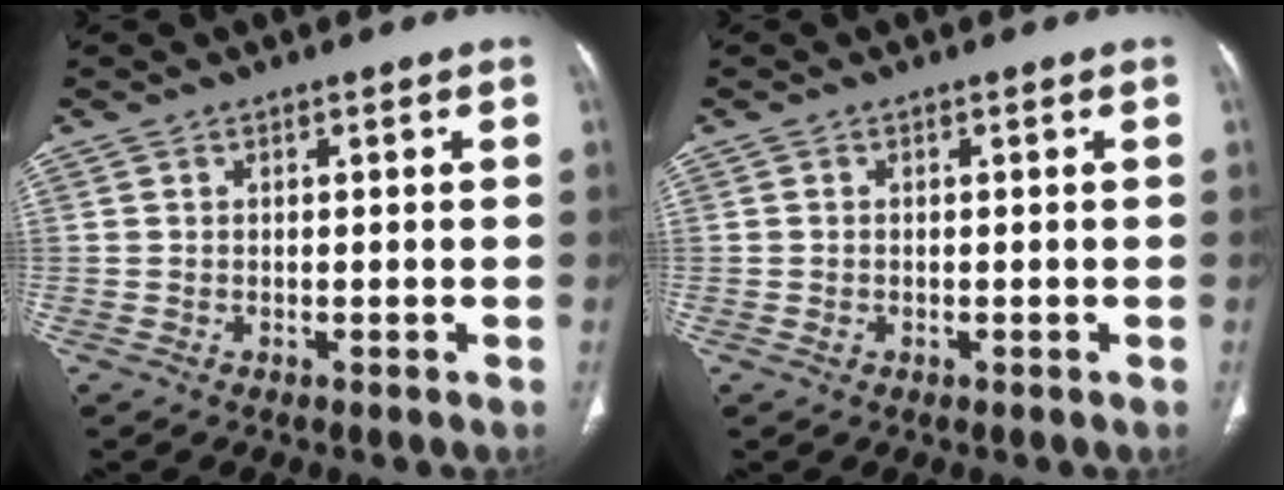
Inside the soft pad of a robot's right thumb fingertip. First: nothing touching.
{"total": 0.6, "force": [-0.2, 0.5, 0.3], "torque": [-0.010, 0.003, -0.002]}